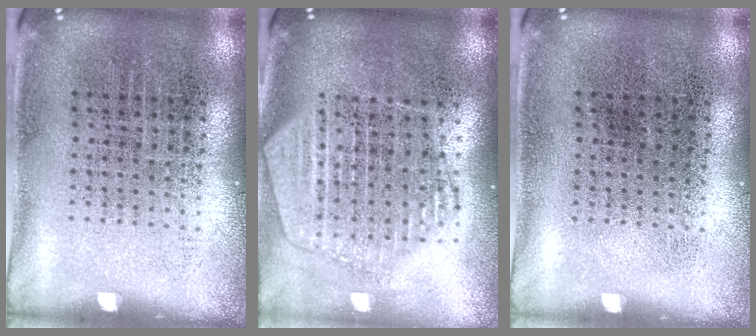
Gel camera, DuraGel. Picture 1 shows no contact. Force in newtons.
{"total": 2.1, "press": 1.9, "slide": 0.9}
{"total": 0.0}